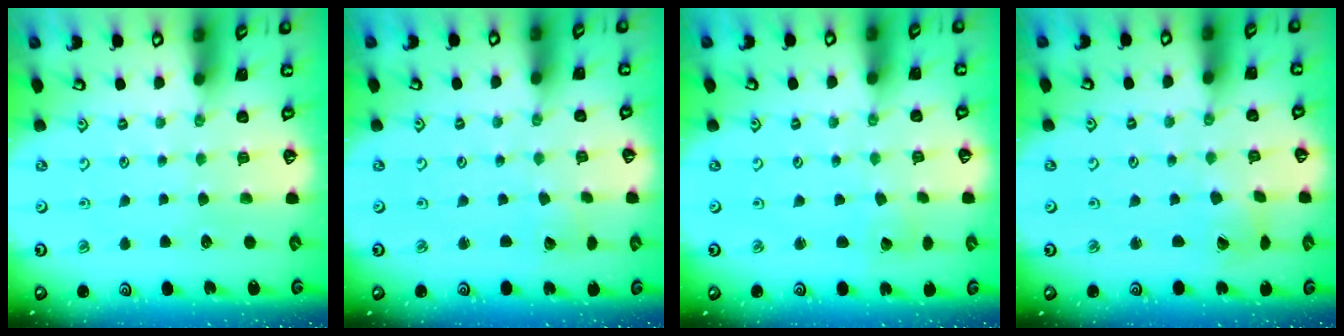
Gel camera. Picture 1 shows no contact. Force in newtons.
{"total": 2.3, "press": 2.3, "slide": 0.2}
{"total": 1.6, "press": 1.6, "slide": 0.2}
{"total": 1.4, "press": 1.4, "slide": 0.2}